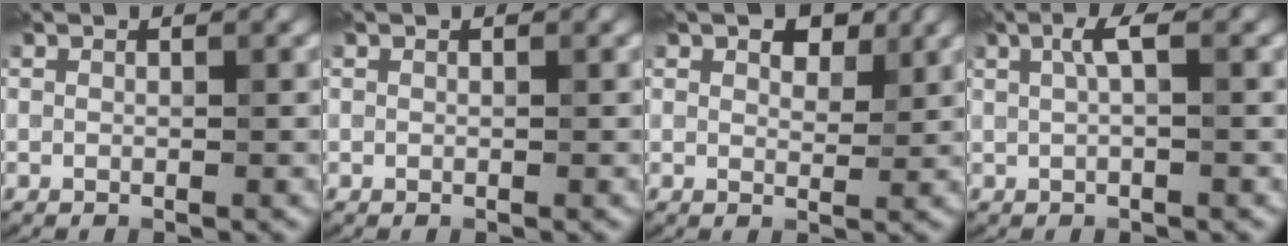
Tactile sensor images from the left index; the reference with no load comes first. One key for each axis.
{"total": 0.0}
{"total": 3.2, "fx": 1.9, "fy": 1.6, "fz": 1.9, "tx": -0.028, "ty": 0.001, "tz": 0.029}
{"total": 2.0, "fx": 0.6, "fy": 0.3, "fz": 1.9, "tx": -0.036, "ty": 0.006, "tz": 0.008}